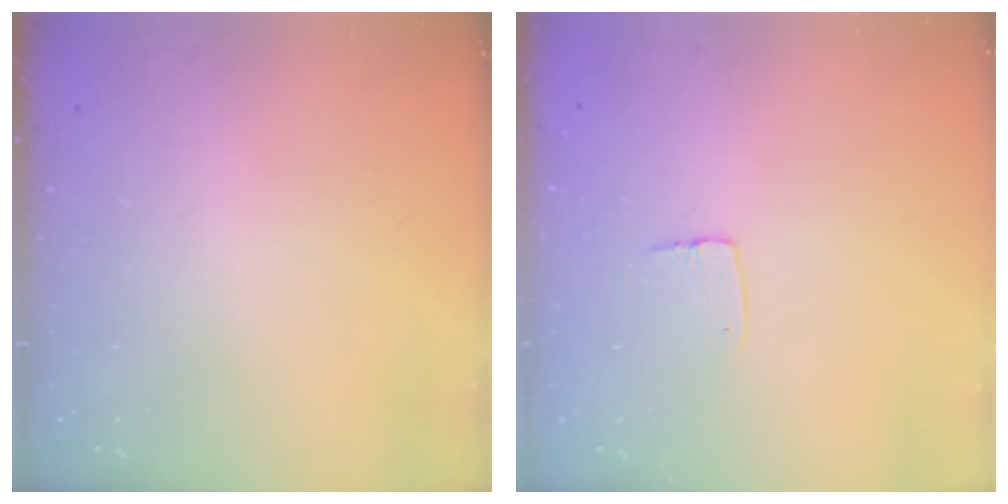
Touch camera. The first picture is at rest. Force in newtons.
{"total": 5.3, "press": 5.3, "slide": 0.4}